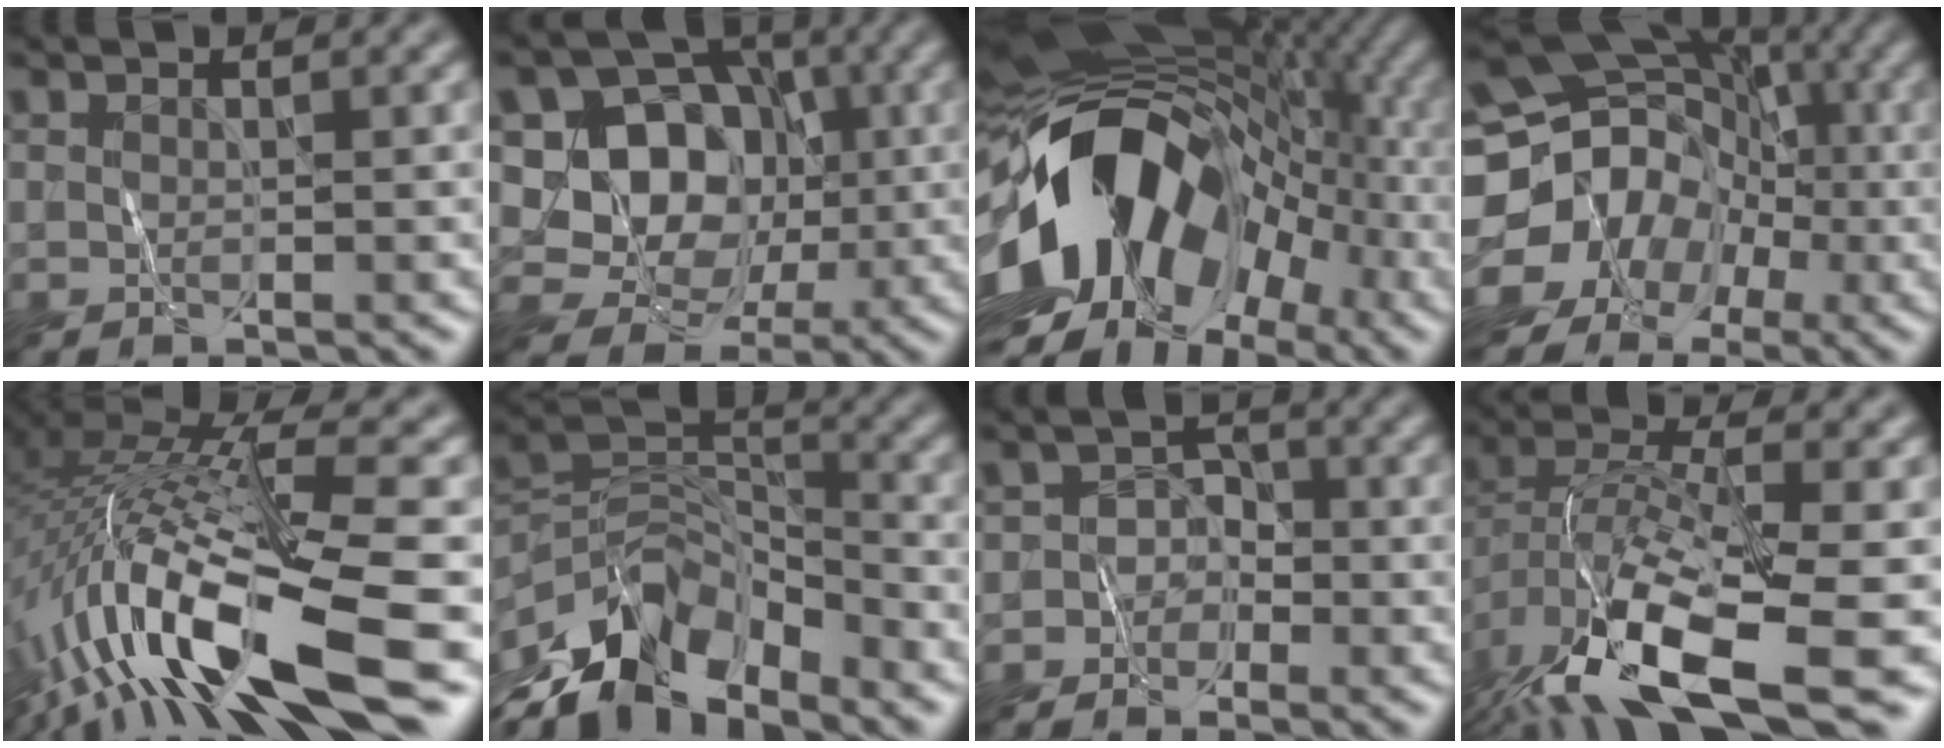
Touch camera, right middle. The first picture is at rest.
{"total": 9.0, "force": [1.1, 7.9, 4.2], "torque": [-0.068, 0.006, 0.001]}
{"total": 15.4, "force": [-3.1, 10.2, 11.1], "torque": [-0.186, 0.018, -0.071]}
{"total": 16.8, "force": [-5.1, 15.1, 5.6], "torque": [-0.116, -0.007, -0.121]}
{"total": 15.6, "force": [-5.3, 3.6, 14.2], "torque": [-0.289, 0.013, -0.091]}
{"total": 9.7, "force": [-6.8, 4.9, 5.0], "torque": [-0.080, 0.000, -0.130]}
{"total": 2.2, "force": [-1.7, 1.3, -0.4], "torque": [0.033, 0.012, -0.040]}
{"total": 13.3, "force": [-7.1, 4.9, 10.1], "torque": [-0.214, -0.023, -0.120]}